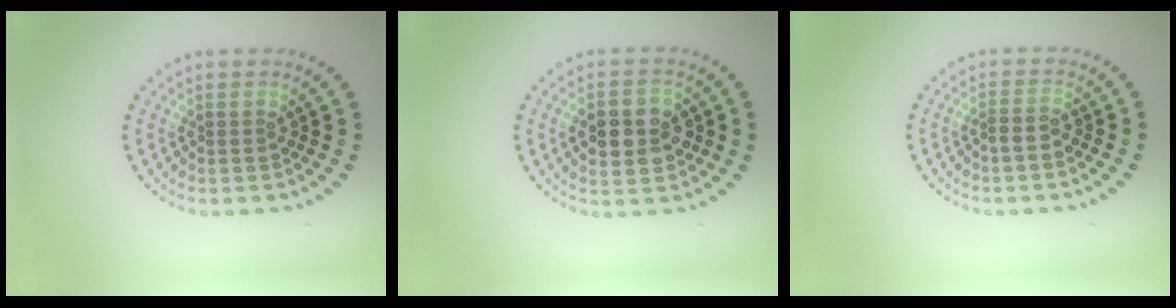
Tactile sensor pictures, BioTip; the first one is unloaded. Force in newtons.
{"total": 4.5, "press": 4.5, "slide": 0.0}
{"total": 0.8, "press": 0.7, "slide": 0.5}